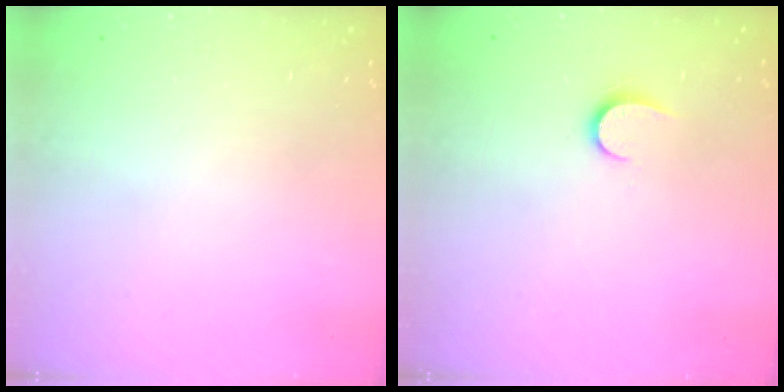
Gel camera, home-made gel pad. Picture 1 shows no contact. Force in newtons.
{"total": 6.3, "press": 6.3, "slide": 0.5}